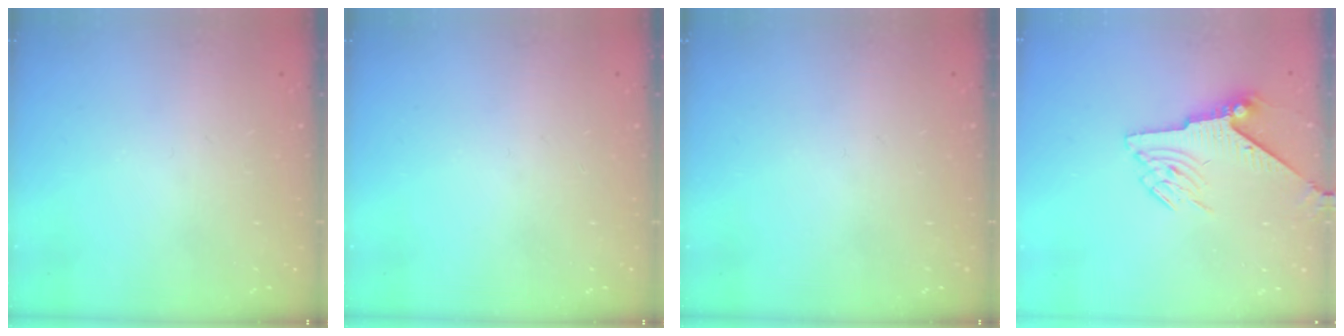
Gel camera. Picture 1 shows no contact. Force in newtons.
{"total": 0.0}
{"total": 0.0}
{"total": 7.0, "press": 6.9, "slide": 1.1}